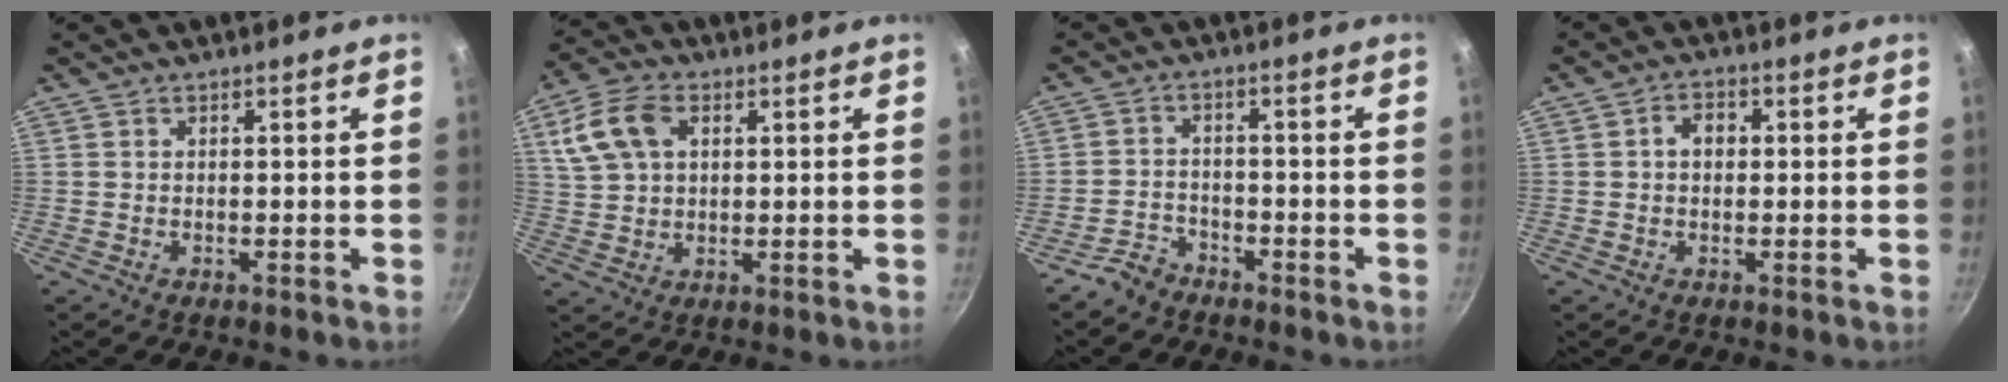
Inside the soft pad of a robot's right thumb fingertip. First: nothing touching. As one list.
[{"total": 10.3, "force": [3.5, 6.8, 6.9], "torque": [-0.132, 0.012, 0.064]}, {"total": 4.0, "force": [-3.3, 2.0, 0.8], "torque": [-0.009, 0.037, -0.062]}, {"total": 3.6, "force": [0.3, 2.7, 2.3], "torque": [-0.022, 0.010, 0.001]}]